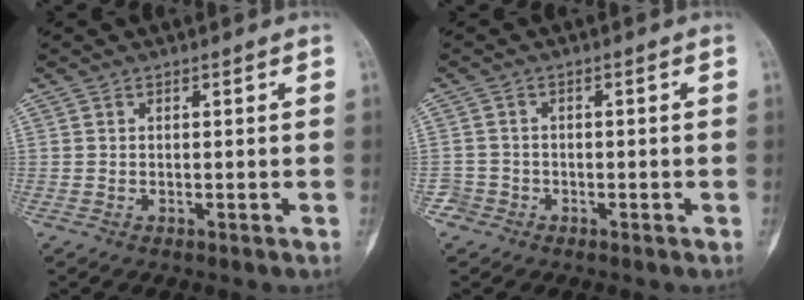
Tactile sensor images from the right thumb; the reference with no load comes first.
{"total": 2.4, "force": [-1.4, 1.9, -0.6], "torque": [0.021, 0.012, -0.033]}